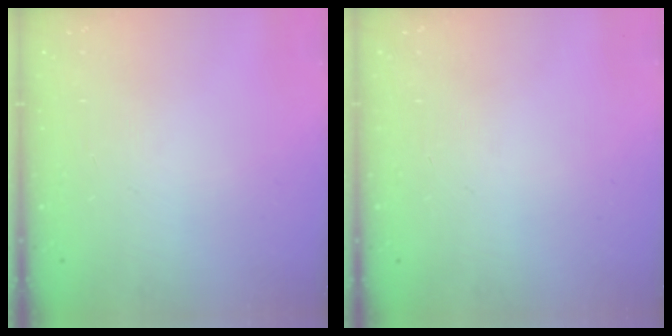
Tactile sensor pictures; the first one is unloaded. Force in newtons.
{"total": 0.0}